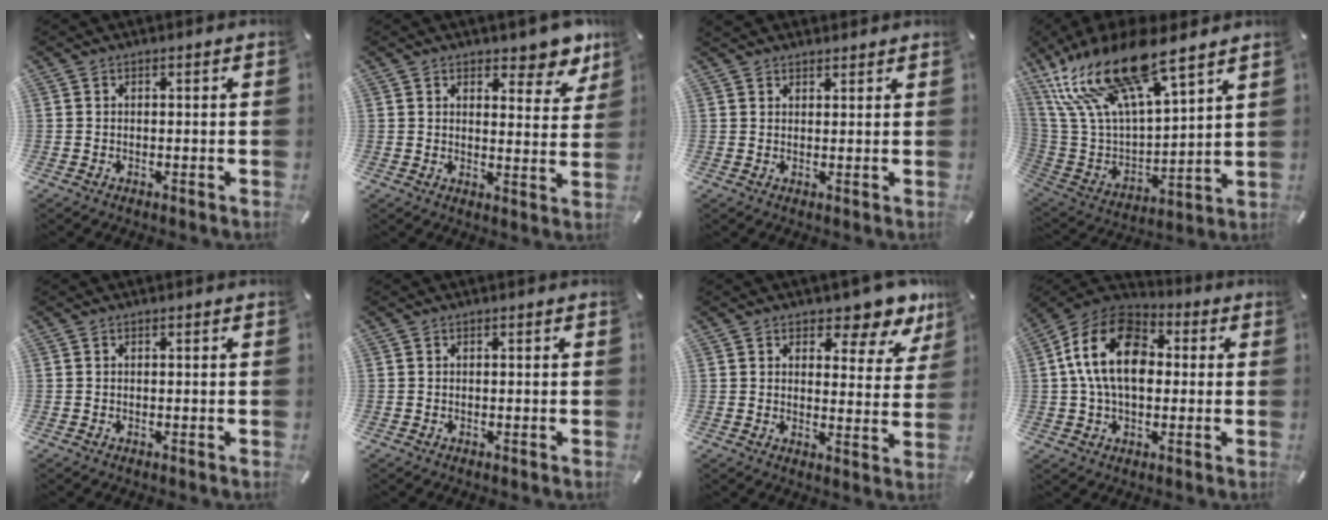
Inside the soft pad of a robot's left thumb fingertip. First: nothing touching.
{"total": 6.8, "force": [5.4, 3.4, 2.3], "torque": [-0.020, -0.042, 0.092]}
{"total": 2.1, "force": [1.7, 1.3, 0.0], "torque": [0.008, -0.001, 0.031]}
{"total": 22.5, "force": [16.3, 7.4, 13.6], "torque": [-0.301, -0.107, 0.283]}
{"total": 0.0}
{"total": 0.0}
{"total": 7.4, "force": [5.6, 3.5, 3.4], "torque": [-0.026, -0.054, 0.089]}
{"total": 16.2, "force": [1.7, 11.2, 11.6], "torque": [-0.243, 0.013, 0.027]}